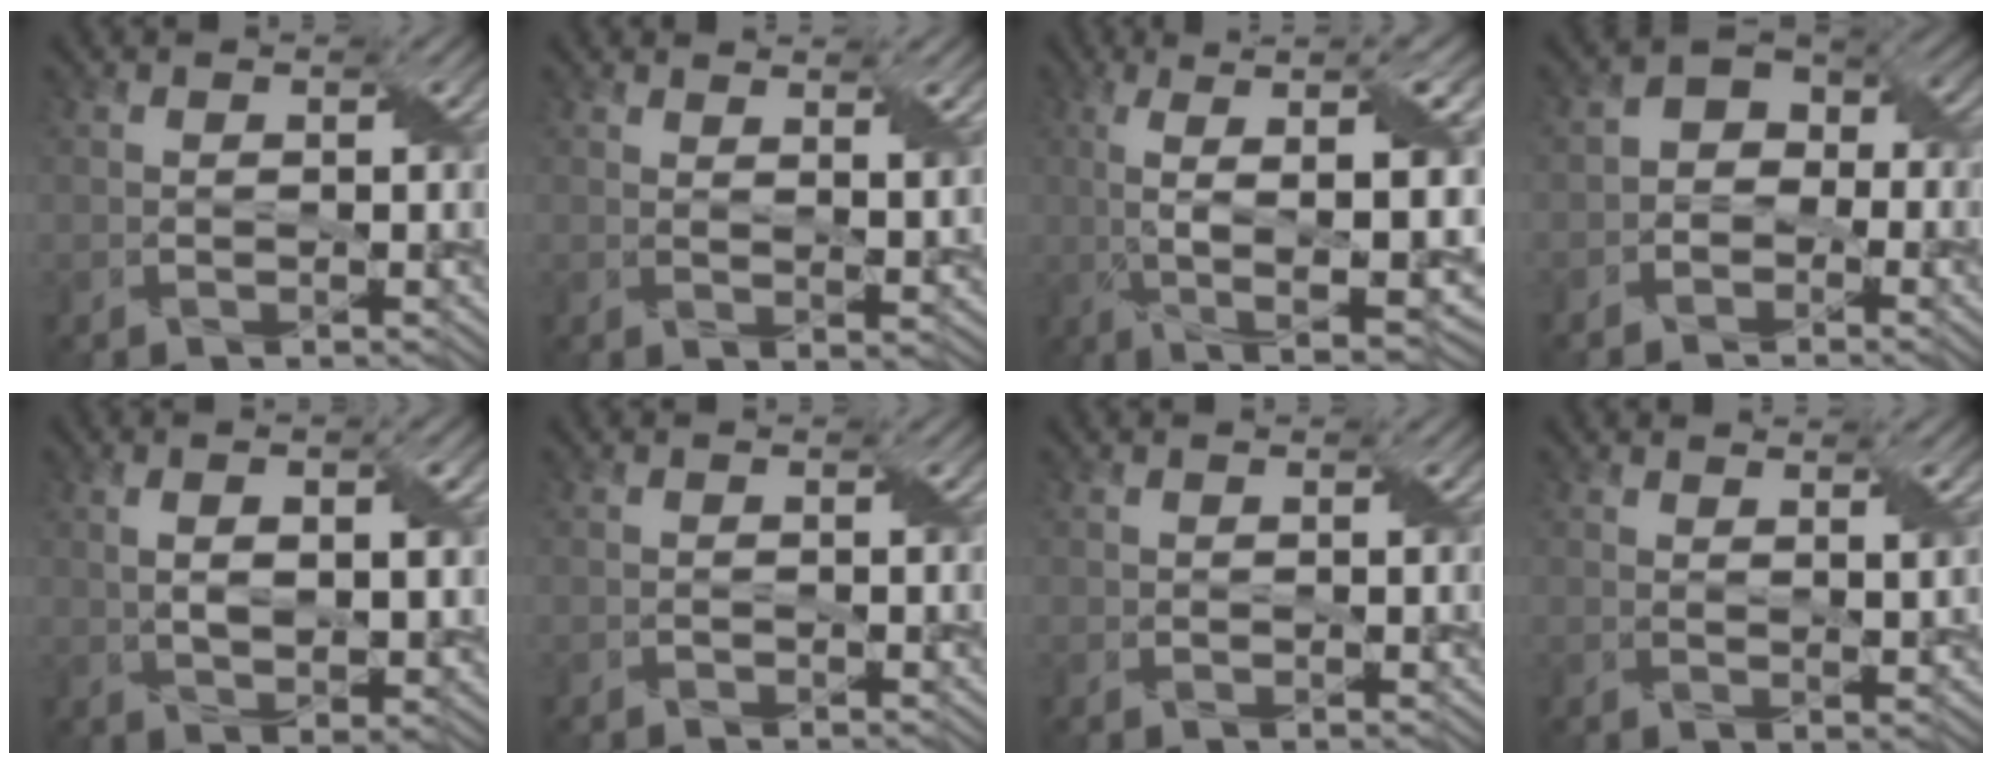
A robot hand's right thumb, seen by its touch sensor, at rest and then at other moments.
{"total": 3.4, "force": [2.4, 0.5, 2.5], "torque": [-0.051, -0.002, 0.044]}
{"total": 14.7, "force": [-1.1, 4.0, 14.1], "torque": [-0.253, 0.014, -0.002]}
{"total": 3.8, "force": [-1.5, 2.9, 1.8], "torque": [-0.026, 0.007, -0.042]}
{"total": 7.3, "force": [1.6, 3.0, 6.4], "torque": [-0.110, -0.002, 0.027]}
{"total": 0.6, "force": [-0.1, 0.2, 0.5], "torque": [-0.009, 0.000, 0.000]}
{"total": 0.8, "force": [0.4, 0.3, 0.6], "torque": [-0.011, 0.000, 0.007]}
{"total": 2.8, "force": [1.9, 0.3, 2.1], "torque": [-0.041, -0.003, 0.036]}